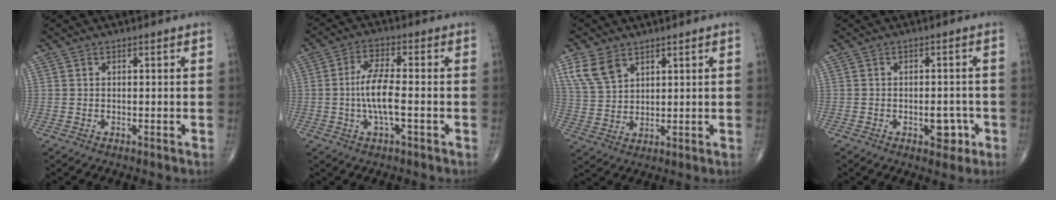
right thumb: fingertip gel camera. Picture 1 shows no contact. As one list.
[{"total": 7.5, "force": [-1.2, 2.1, 7.1], "torque": [-0.152, 0.012, -0.028]}, {"total": 7.1, "force": [4.2, 4.3, 3.9], "torque": [-0.068, -0.012, 0.092]}, {"total": 4.4, "force": [-1.7, 2.6, 3.1], "torque": [-0.019, 0.008, -0.019]}]